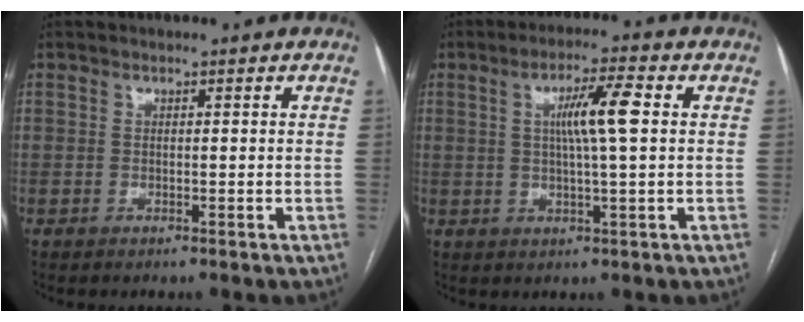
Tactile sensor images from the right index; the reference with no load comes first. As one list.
[{"total": 7.1, "force": [1.3, 0.1, 7.0], "torque": [-0.124, 0.005, 0.021]}]